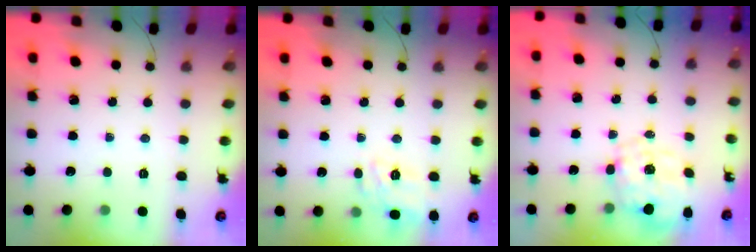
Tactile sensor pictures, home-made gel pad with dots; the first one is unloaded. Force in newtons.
{"total": 7.6, "press": 7.6, "slide": 0.8}
{"total": 2.4, "press": 2.2, "slide": 1.0}